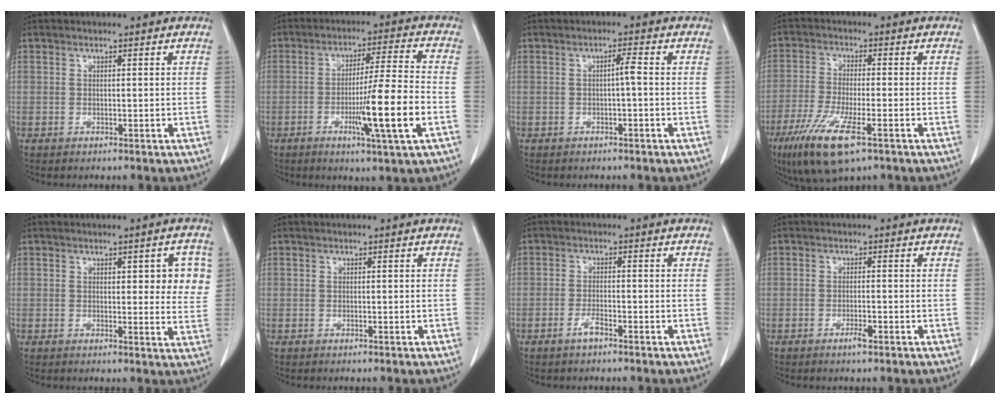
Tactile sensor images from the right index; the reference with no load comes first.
{"total": 11.6, "force": [-3.5, -0.9, 11.0], "torque": [-0.184, -0.014, -0.062]}
{"total": 1.6, "force": [-0.2, -0.1, 1.6], "torque": [-0.026, 0.003, -0.002]}
{"total": 10.7, "force": [-5.9, 2.0, 8.7], "torque": [-0.171, -0.028, -0.102]}
{"total": 6.2, "force": [2.1, 2.1, 5.4], "torque": [-0.049, 0.002, 0.020]}
{"total": 0.0}
{"total": 2.0, "force": [-1.4, 0.3, 1.4], "torque": [-0.028, 0.000, -0.028]}
{"total": 1.7, "force": [-1.0, 0.1, 1.3], "torque": [-0.024, -0.001, -0.017]}